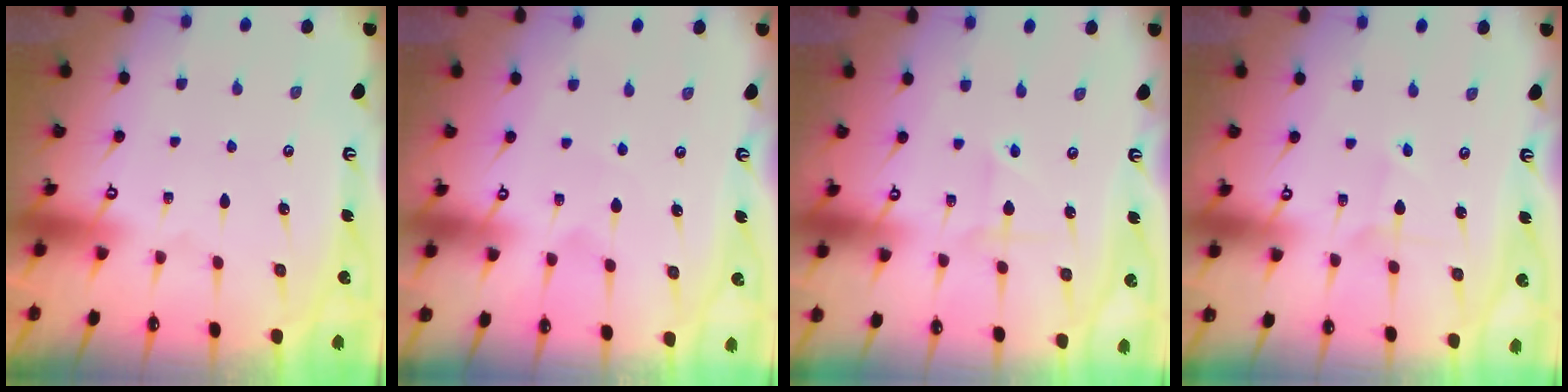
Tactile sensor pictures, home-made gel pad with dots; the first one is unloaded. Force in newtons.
{"total": 3.2, "press": 3.2, "slide": 0.2}
{"total": 2.3, "press": 2.3, "slide": 0.4}
{"total": 2.2, "press": 2.2, "slide": 0.1}